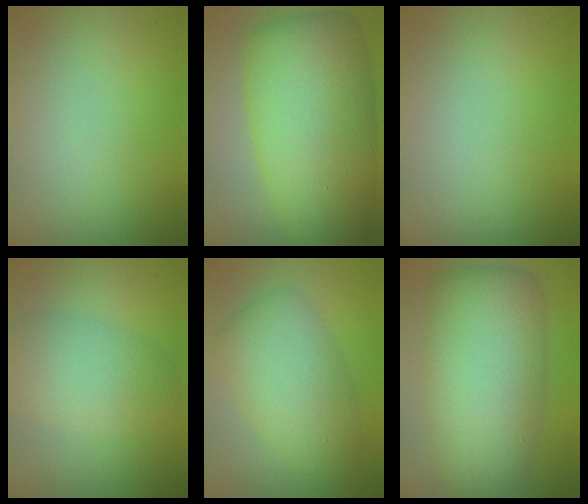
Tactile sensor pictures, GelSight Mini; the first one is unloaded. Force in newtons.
{"total": 11.6, "press": 11.6, "slide": 0.3}
{"total": 0.0}
{"total": 4.9, "press": 4.9, "slide": 0.2}
{"total": 6.0, "press": 6.0, "slide": 0.1}
{"total": 10.7, "press": 10.7, "slide": 0.4}